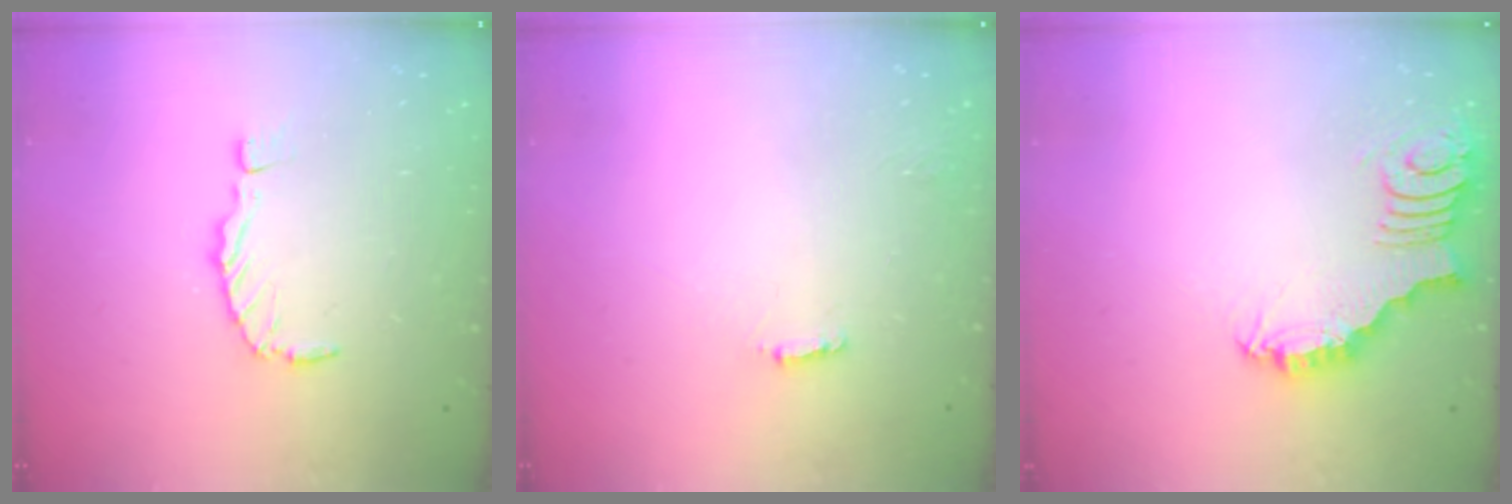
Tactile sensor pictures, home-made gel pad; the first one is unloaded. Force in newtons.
{"total": 2.2, "press": 2.2, "slide": 0.1}
{"total": 3.0, "press": 3.0, "slide": 0.0}